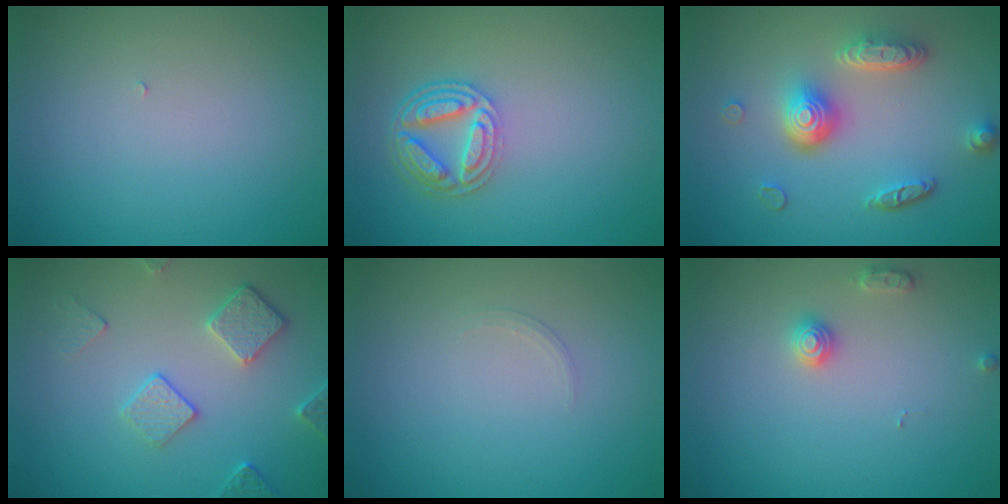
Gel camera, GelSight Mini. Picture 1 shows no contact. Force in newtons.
{"total": 4.7, "press": 3.7, "slide": 3.0}
{"total": 4.9, "press": 3.8, "slide": 3.2}
{"total": 3.7, "press": 3.1, "slide": 1.9}
{"total": 0.7, "press": 0.7, "slide": 0.1}
{"total": 1.7, "press": 1.7, "slide": 0.3}